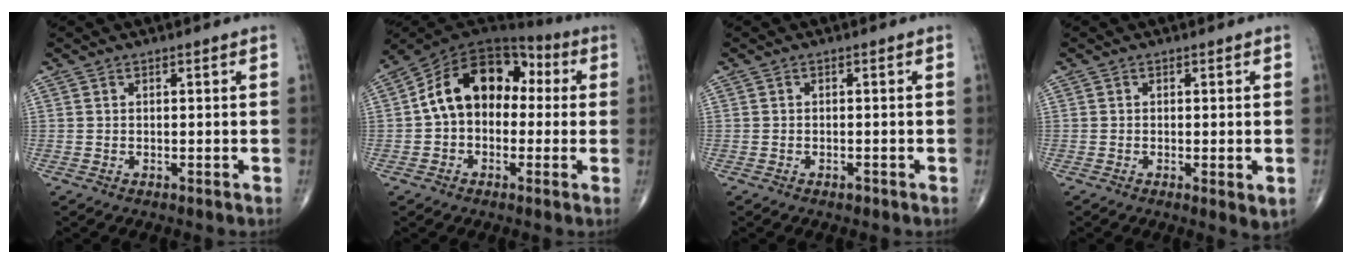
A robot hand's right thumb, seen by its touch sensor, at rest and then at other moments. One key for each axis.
{"total": 15.5, "fx": 1.1, "fy": 10.7, "fz": 11.1, "tx": -0.151, "ty": 0.053, "tz": 0.004}
{"total": 0.9, "fx": -0.6, "fy": 0.5, "fz": 0.4, "tx": -0.004, "ty": 0.001, "tz": -0.011}
{"total": 2.8, "fx": -0.6, "fy": 0.8, "fz": 2.6, "tx": -0.042, "ty": -0.009, "tz": -0.011}